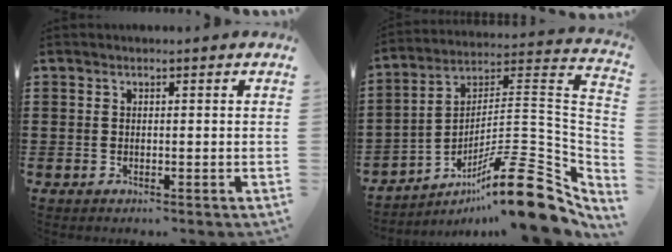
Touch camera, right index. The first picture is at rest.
{"total": 16.0, "force": [-9.9, 2.6, 12.4], "torque": [-0.178, 0.022, -0.171]}